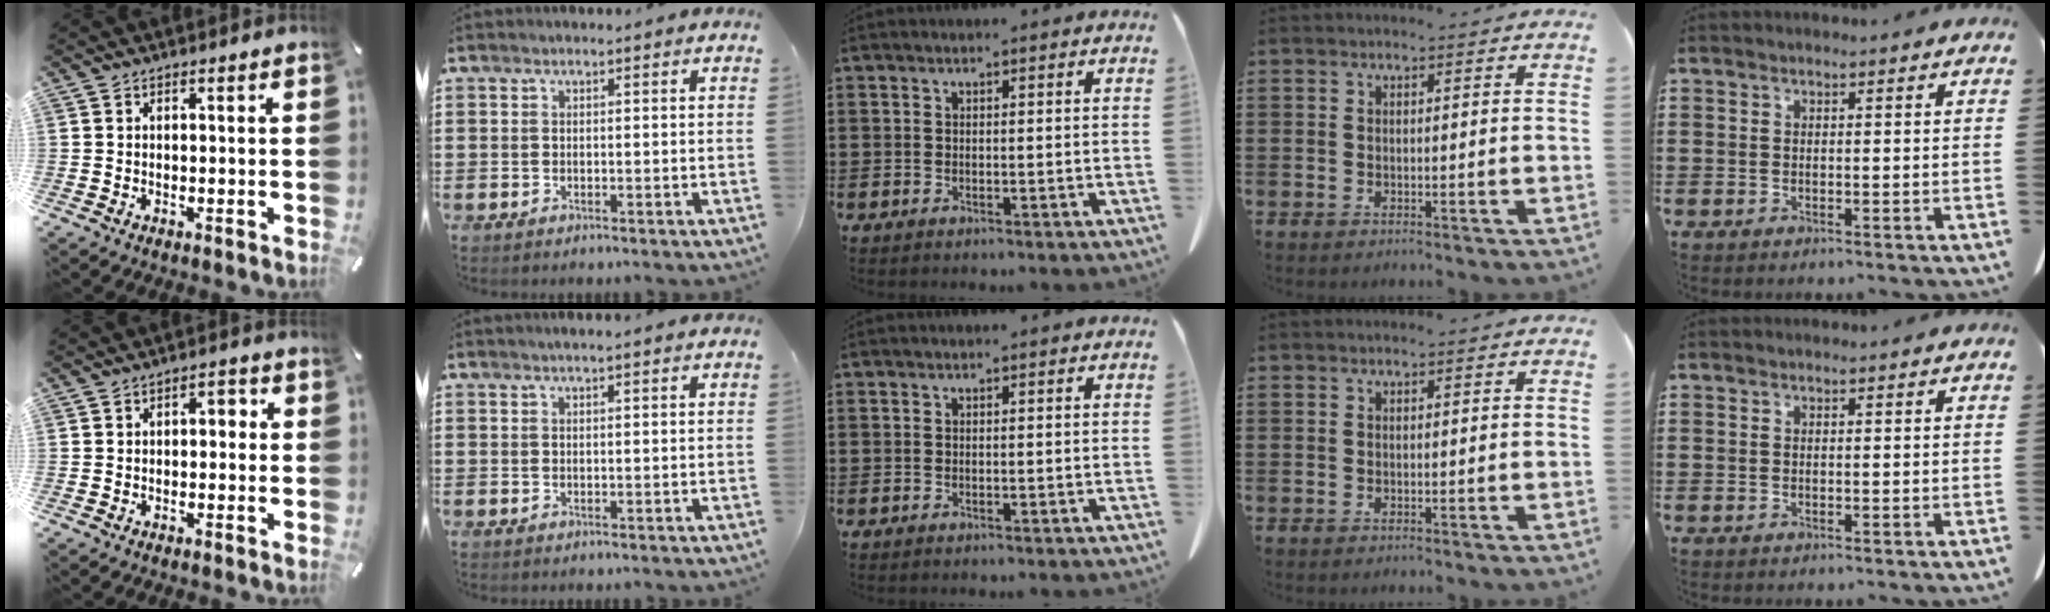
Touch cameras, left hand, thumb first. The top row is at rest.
{"thumb": {"total": 3.0, "force": [-0.6, 1.9, 2.2], "torque": [-0.031, 0.008, -0.019]}, "index": {"total": 0.8, "force": [0.6, 0.0, 0.6], "torque": [-0.011, 0.001, 0.011]}}